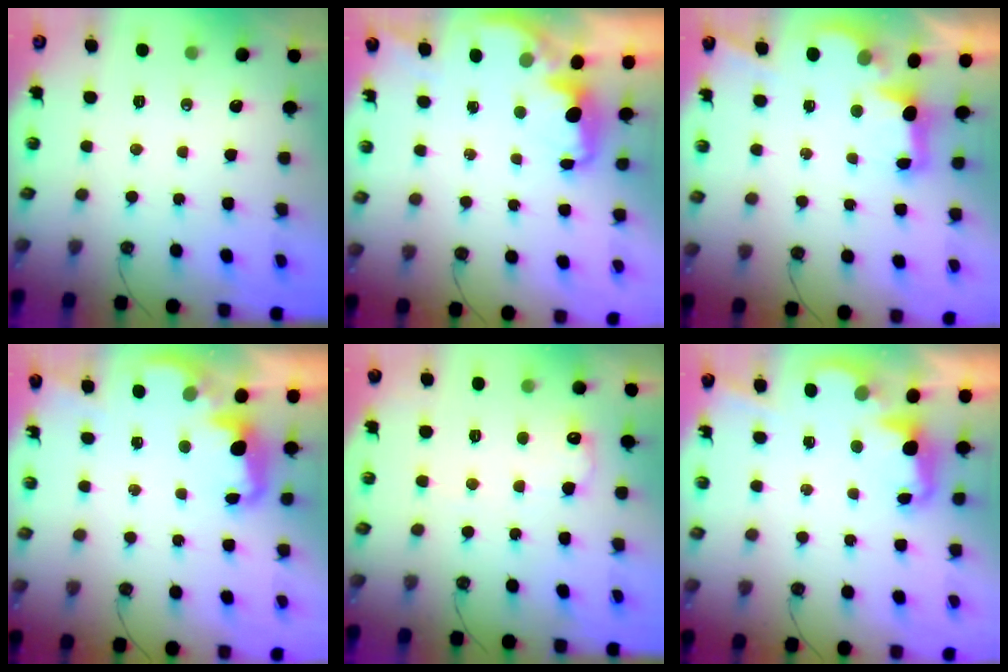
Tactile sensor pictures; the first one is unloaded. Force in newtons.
{"total": 2.4, "press": 2.2, "slide": 0.8}
{"total": 2.9, "press": 2.8, "slide": 0.9}
{"total": 2.8, "press": 2.7, "slide": 0.7}
{"total": 7.1, "press": 7.1, "slide": 0.5}
{"total": 2.3, "press": 2.3, "slide": 0.5}